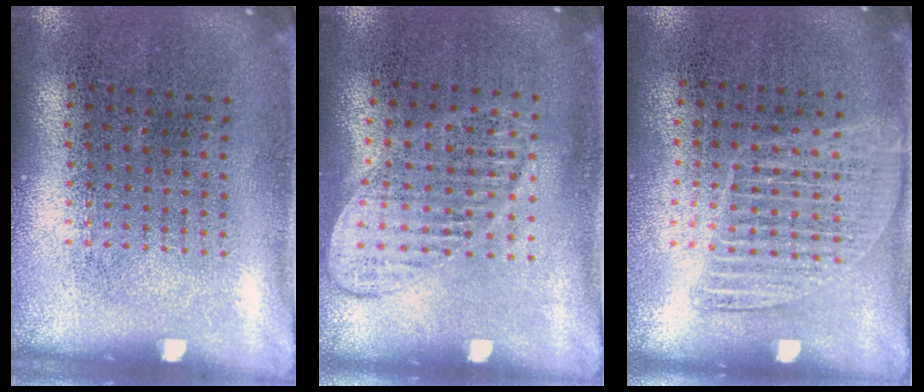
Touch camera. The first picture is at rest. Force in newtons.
{"total": 1.0, "press": 1.0, "slide": 0.1}
{"total": 1.3, "press": 1.1, "slide": 0.5}